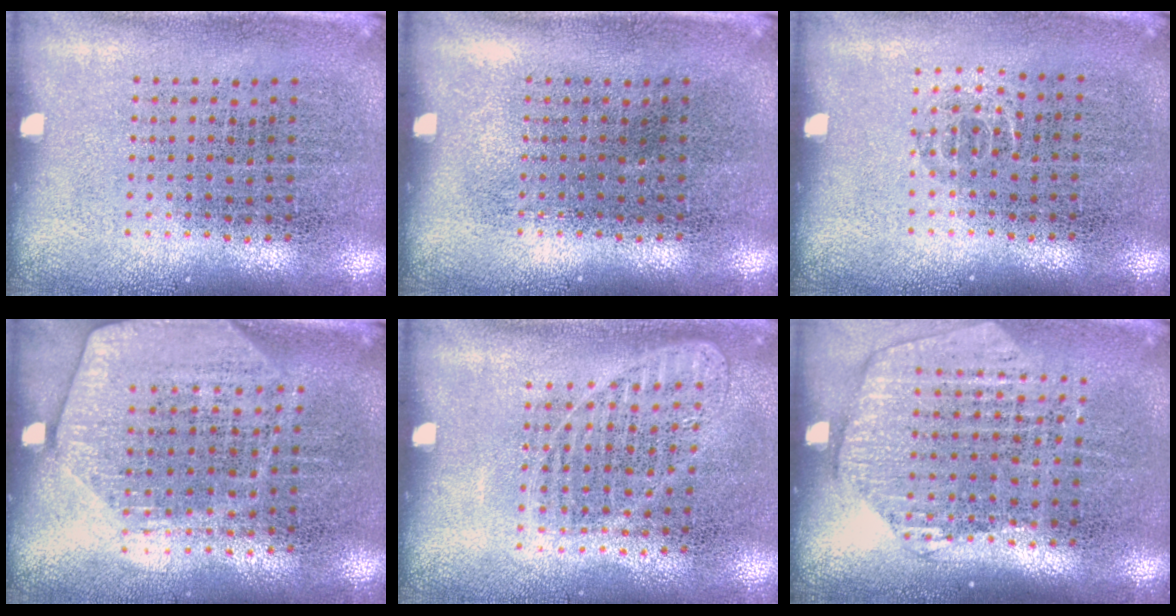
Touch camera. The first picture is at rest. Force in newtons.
{"total": 0.0}
{"total": 0.6, "press": 0.4, "slide": 0.4}
{"total": 2.0, "press": 1.7, "slide": 0.9}
{"total": 0.9, "press": 0.9, "slide": 0.1}
{"total": 1.8, "press": 1.7, "slide": 0.6}